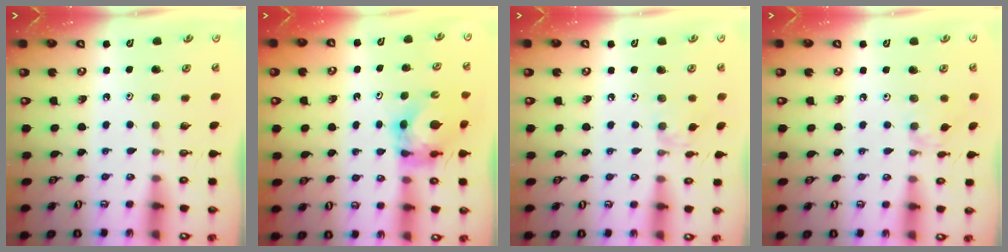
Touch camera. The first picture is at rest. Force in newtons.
{"total": 5.8, "press": 5.8, "slide": 0.3}
{"total": 3.6, "press": 3.5, "slide": 0.6}
{"total": 2.4, "press": 2.3, "slide": 0.5}